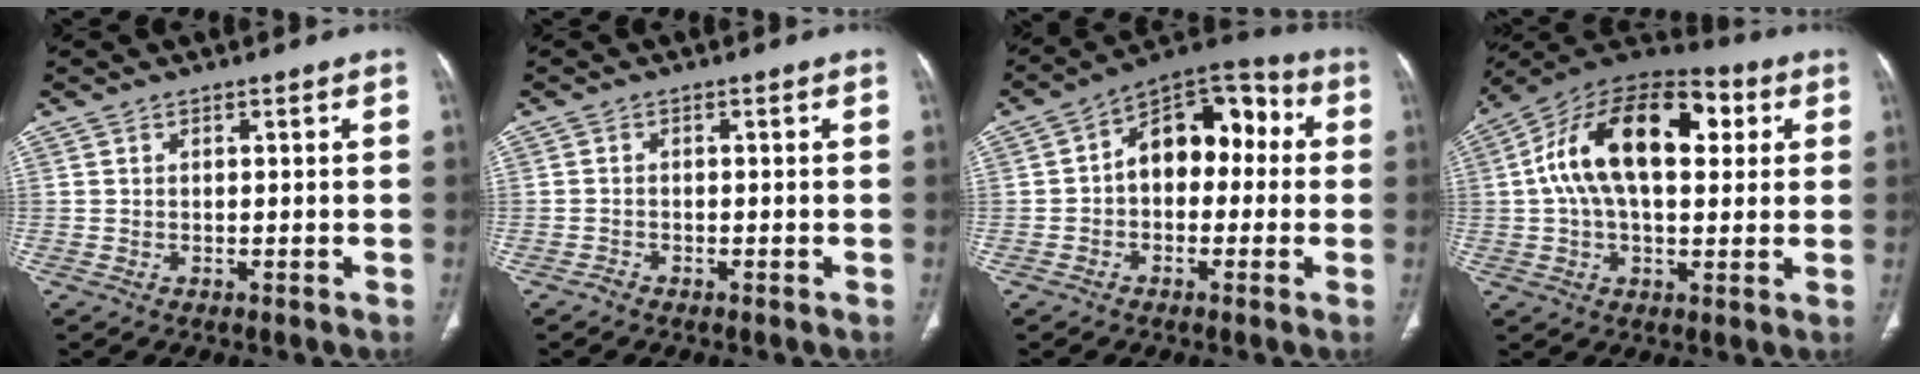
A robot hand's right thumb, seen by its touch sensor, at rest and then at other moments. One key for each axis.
{"total": 0.8, "fx": -0.7, "fy": 0.3, "fz": 0.0, "tx": -0.004, "ty": 0.000, "tz": -0.019}
{"total": 13.3, "fx": 0.6, "fy": 8.7, "fz": 10.0, "tx": -0.103, "ty": 0.048, "tz": -0.008}
{"total": 21.3, "fx": 4.6, "fy": 11.7, "fz": 17.3, "tx": -0.281, "ty": 0.033, "tz": 0.064}